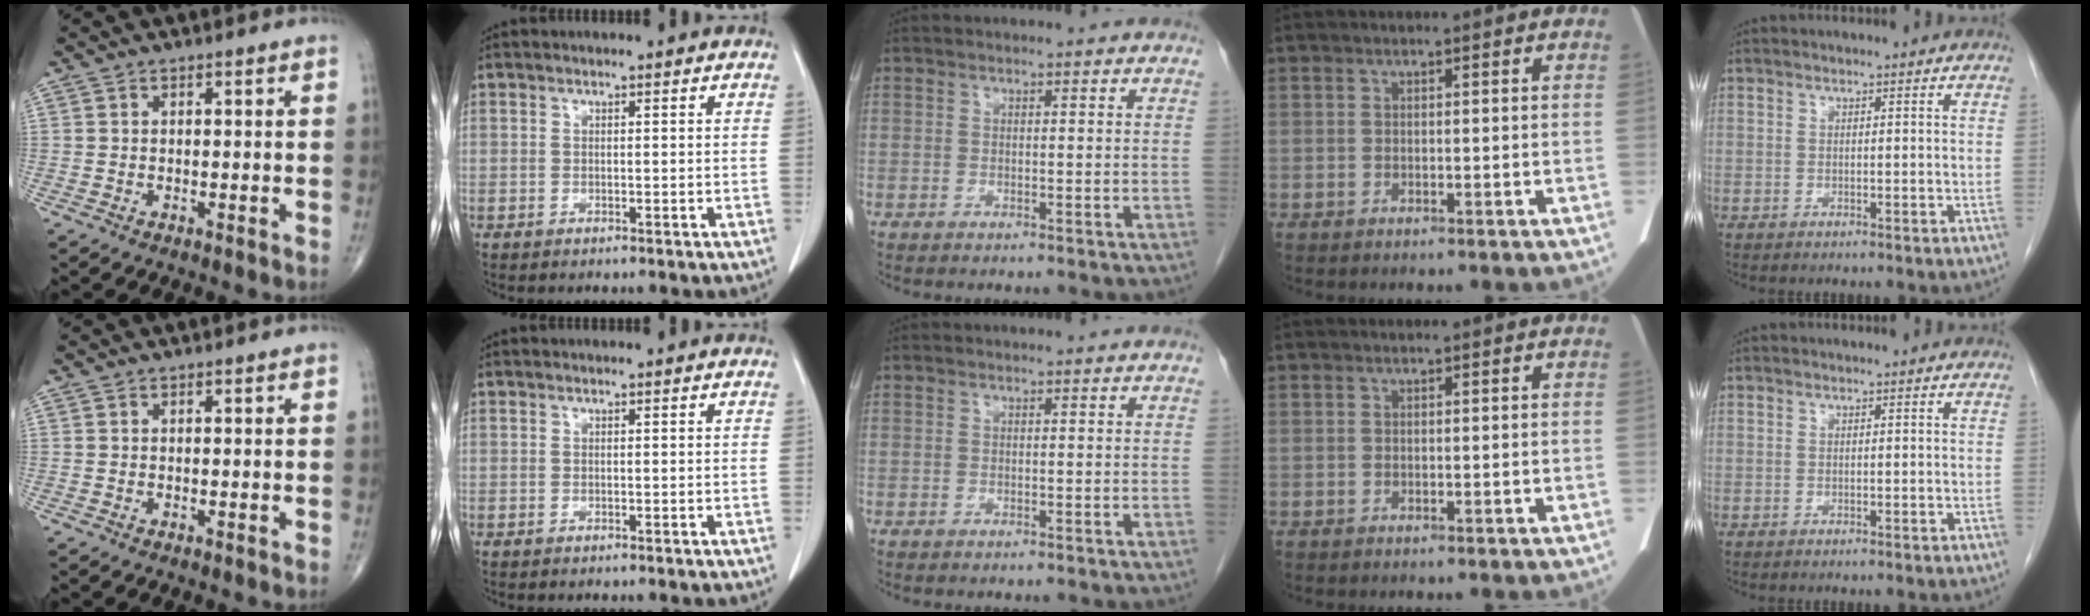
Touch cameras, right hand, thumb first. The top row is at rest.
{}